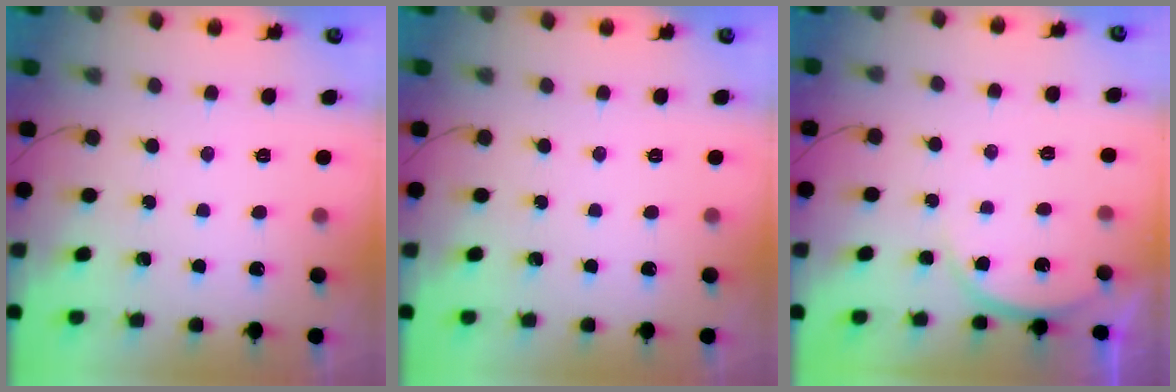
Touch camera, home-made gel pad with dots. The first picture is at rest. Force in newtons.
{"total": 0.0}
{"total": 5.9, "press": 5.9, "slide": 0.7}